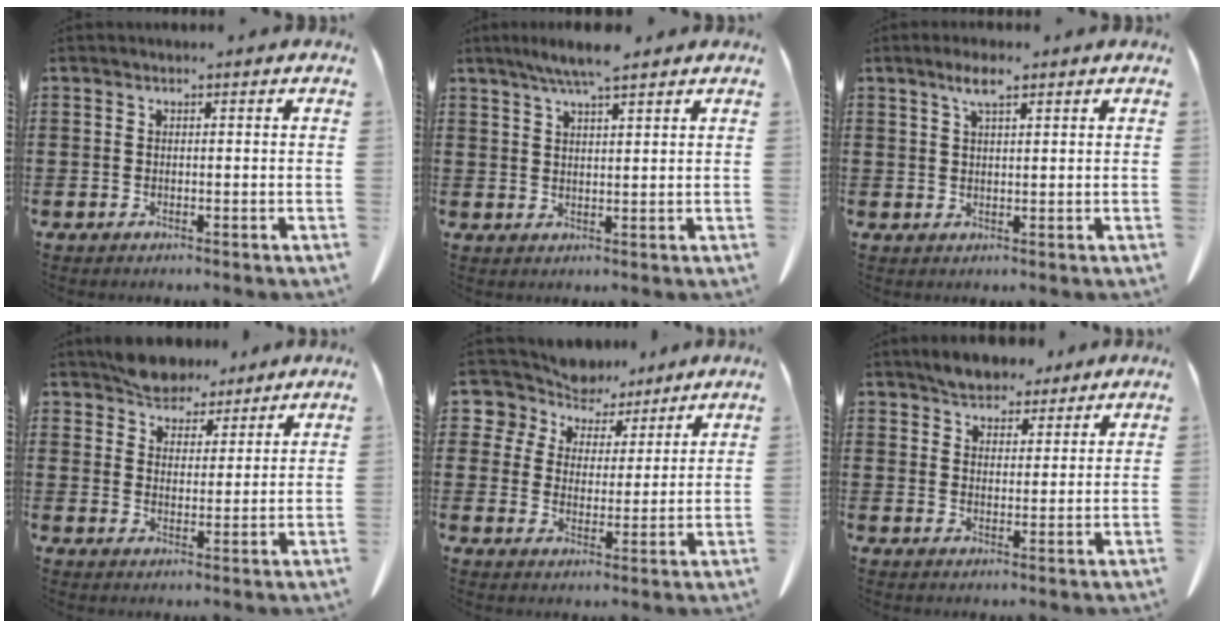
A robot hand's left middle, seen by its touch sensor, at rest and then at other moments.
{"total": 5.7, "force": [4.1, 0.0, 3.9], "torque": [-0.087, -0.003, 0.072]}
{"total": 3.6, "force": [2.2, 0.8, 2.8], "torque": [-0.060, 0.004, 0.038]}
{"total": 5.5, "force": [5.2, 1.9, 0.4], "torque": [-0.029, -0.014, 0.100]}
{"total": 7.9, "force": [7.1, 3.6, 0.3], "torque": [-0.053, -0.036, 0.135]}
{"total": 4.8, "force": [4.4, 1.8, 0.6], "torque": [-0.028, -0.005, 0.087]}